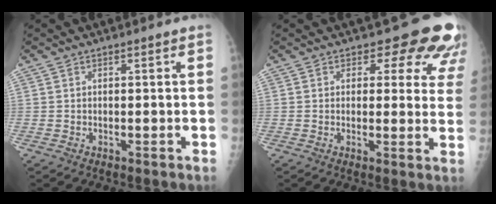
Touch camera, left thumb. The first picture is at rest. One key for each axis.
{"total": 11.2, "fx": 8.7, "fy": 5.9, "fz": 3.8, "tx": 0.020, "ty": -0.041, "tz": 0.067}